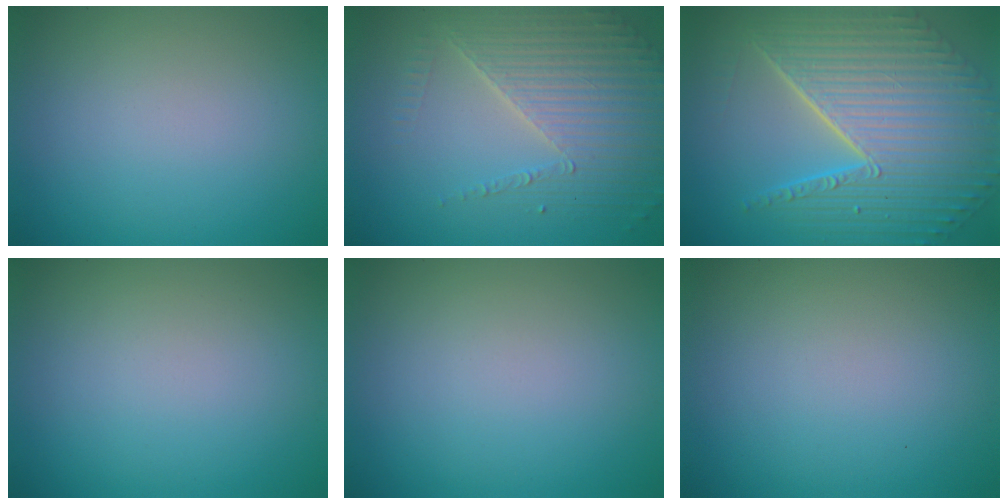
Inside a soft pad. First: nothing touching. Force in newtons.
{"total": 5.1, "press": 4.2, "slide": 2.9}
{"total": 11.2, "press": 7.4, "slide": 8.5}
{"total": 0.0}
{"total": 0.0}
{"total": 0.0}